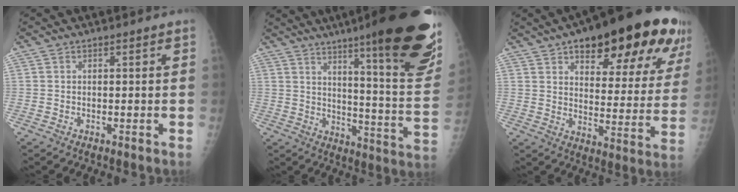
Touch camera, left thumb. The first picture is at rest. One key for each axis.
{"total": 28.4, "fx": 17.4, "fy": 4.1, "fz": 22.0, "tx": -0.241, "ty": -0.079, "tz": 0.241}
{"total": 28.1, "fx": 16.8, "fy": 9.8, "fz": 20.2, "tx": -0.238, "ty": -0.040, "tz": 0.228}